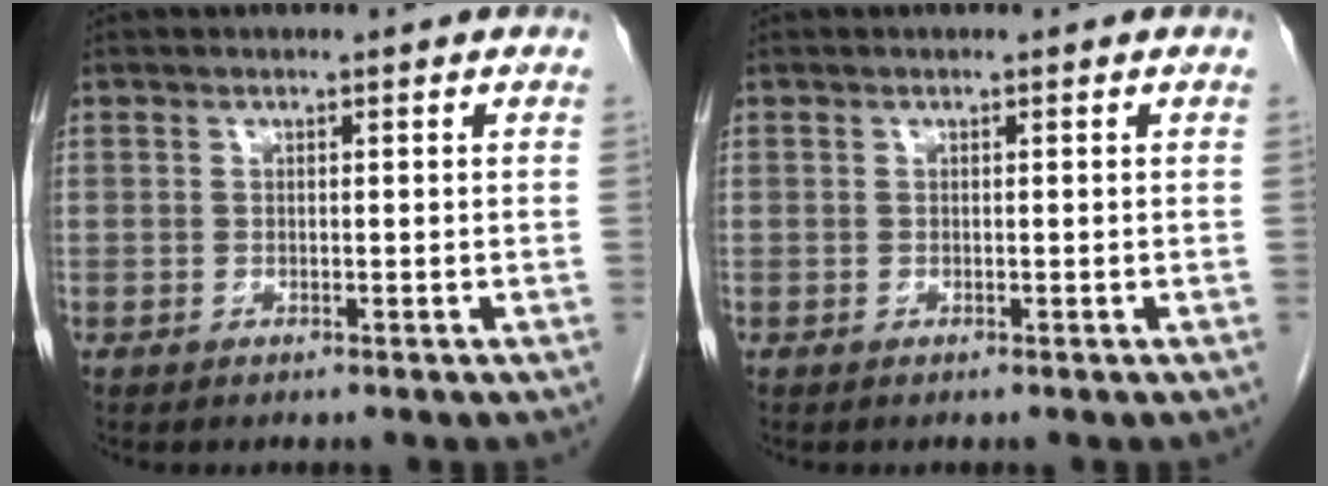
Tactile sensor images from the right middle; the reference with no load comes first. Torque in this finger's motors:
{"motor_torque": [0.03, -0.06, 0.00, -0.01]}